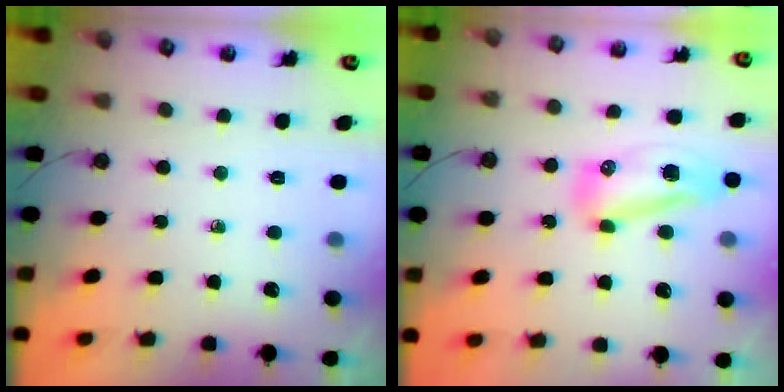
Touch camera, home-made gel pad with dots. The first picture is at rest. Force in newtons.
{"total": 14.7, "press": 11.6, "slide": 9.2}